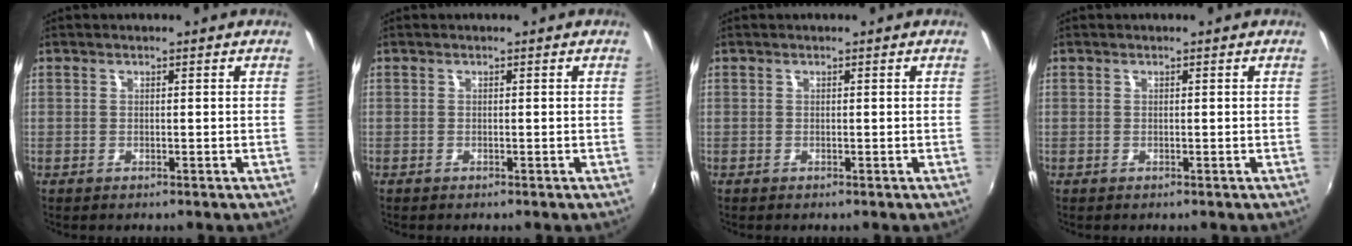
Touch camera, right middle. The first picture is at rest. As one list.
[{"total": 0.0}, {"total": 0.0}, {"total": 0.0}]